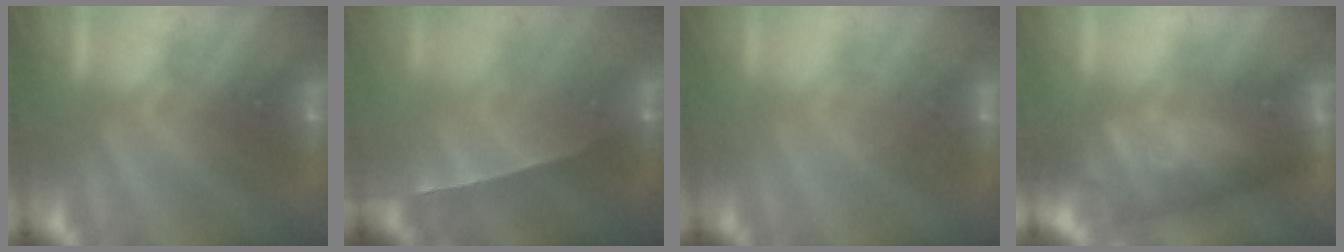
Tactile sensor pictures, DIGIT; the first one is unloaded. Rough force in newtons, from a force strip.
{"total": 1.4}
{"total": 2.7}
{"total": 3.9}